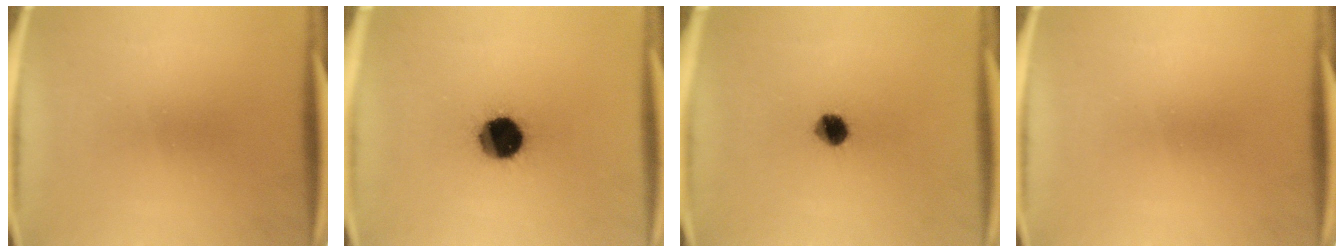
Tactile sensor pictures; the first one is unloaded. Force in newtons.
{"total": 14.6}
{"total": 5.3}
{"total": 0.0}